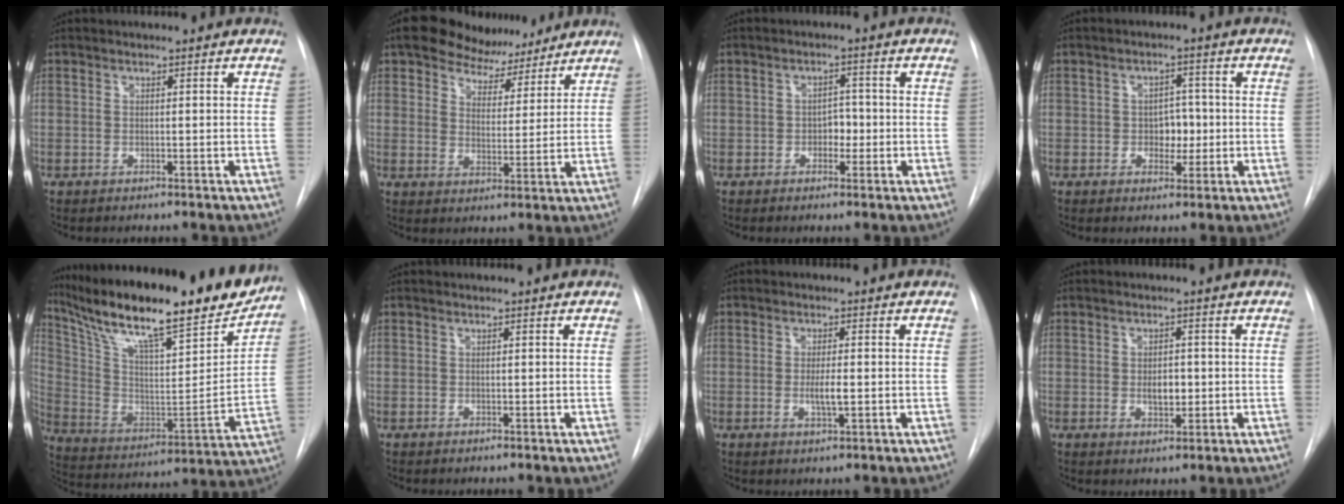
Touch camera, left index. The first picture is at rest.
{"total": 10.2, "force": [8.2, 5.3, 3.0], "torque": [-0.034, 0.017, 0.122]}
{"total": 2.7, "force": [-0.8, 1.8, 1.9], "torque": [-0.019, 0.005, -0.013]}
{"total": 4.0, "force": [-0.5, 2.7, 2.8], "torque": [-0.032, 0.005, -0.005]}
{"total": 29.2, "force": [23.9, 3.9, 16.2], "torque": [-0.288, -0.037, 0.363]}
{"total": 0.0}
{"total": 2.9, "force": [-0.5, 0.5, 2.9], "torque": [-0.054, -0.006, -0.008]}
{"total": 3.1, "force": [-0.3, 1.7, 2.6], "torque": [-0.039, -0.002, -0.001]}